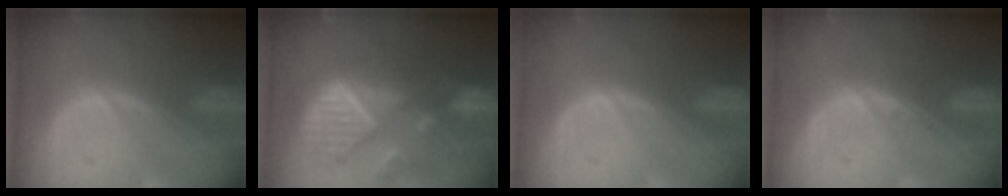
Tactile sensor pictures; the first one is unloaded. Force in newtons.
{"total": 11.6, "press": 10.2, "slide": 5.5}
{"total": 0.0}
{"total": 0.8, "press": 0.7, "slide": 0.1}